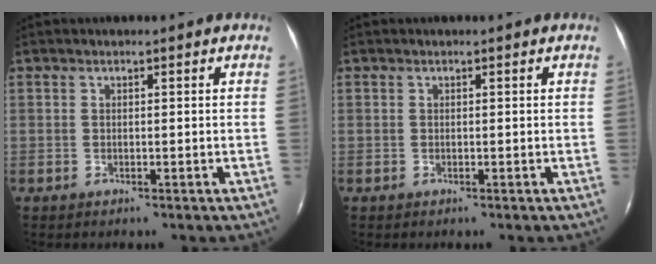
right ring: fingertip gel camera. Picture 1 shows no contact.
{"total": 0.0}